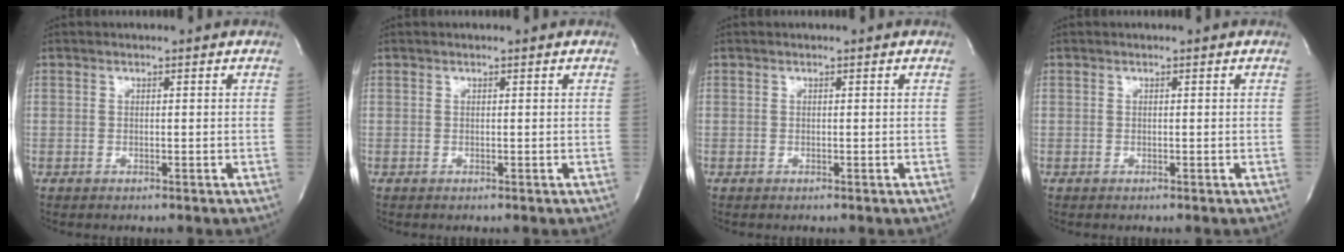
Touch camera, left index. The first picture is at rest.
{"total": 0.0}
{"total": 0.0}
{"total": 0.0}